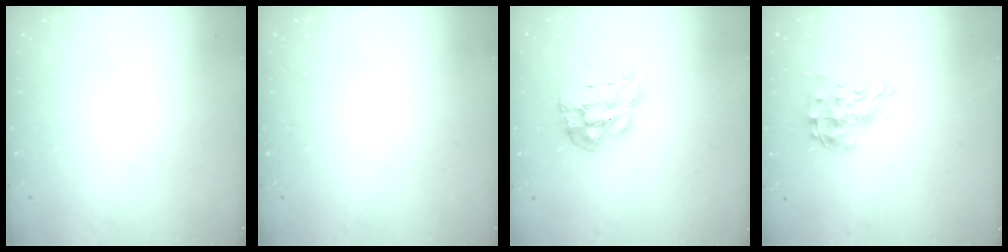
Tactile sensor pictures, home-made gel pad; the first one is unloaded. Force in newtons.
{"total": 0.0}
{"total": 11.6, "press": 11.6, "slide": 0.9}
{"total": 15.0, "press": 14.9, "slide": 1.0}